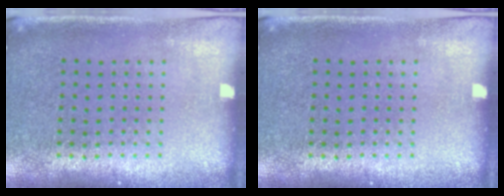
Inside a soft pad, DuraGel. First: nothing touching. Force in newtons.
{"total": 0.0}